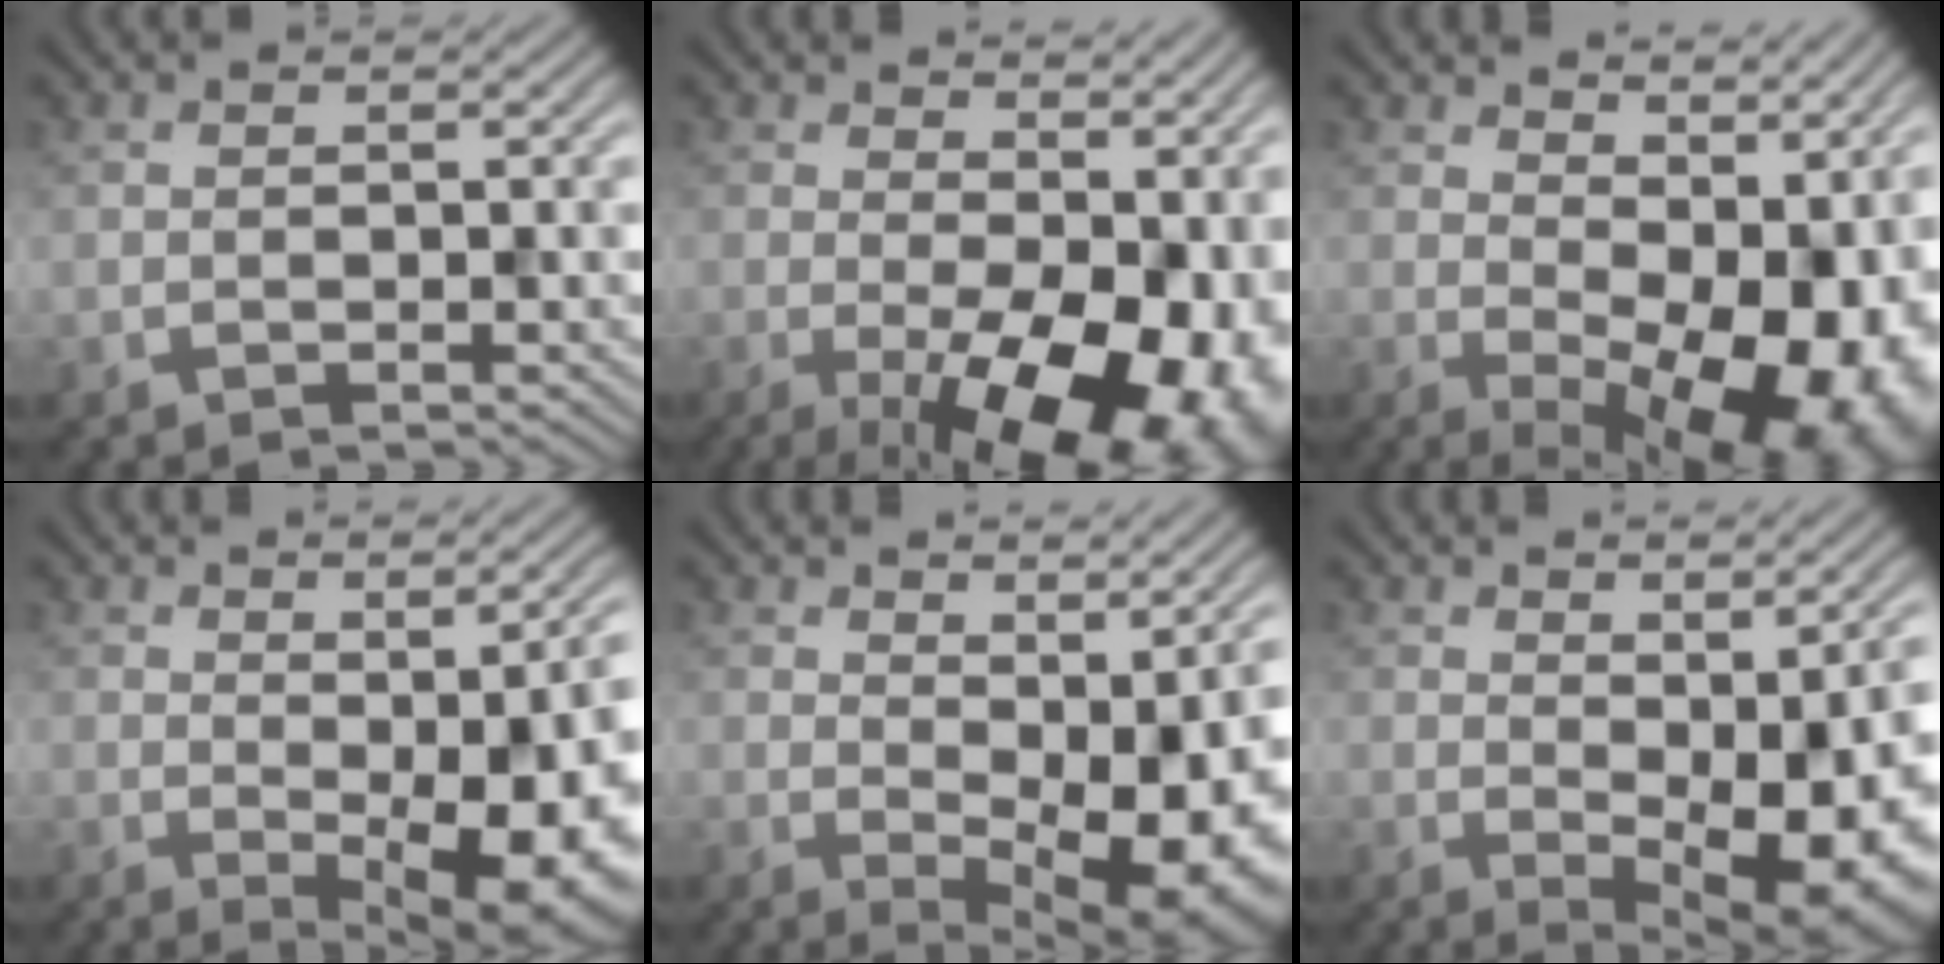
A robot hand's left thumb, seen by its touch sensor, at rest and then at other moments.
{"total": 17.3, "force": [-3.0, 8.7, 14.6], "torque": [-0.189, -0.029, -0.022]}
{"total": 14.4, "force": [1.5, 8.1, 11.8], "torque": [-0.134, -0.017, 0.050]}
{"total": 13.1, "force": [-2.1, 5.3, 11.8], "torque": [-0.141, -0.019, -0.001]}
{"total": 11.5, "force": [-0.1, 5.3, 10.2], "torque": [-0.135, -0.011, 0.017]}
{"total": 11.5, "force": [-1.3, 4.7, 10.4], "torque": [-0.142, -0.013, -0.001]}